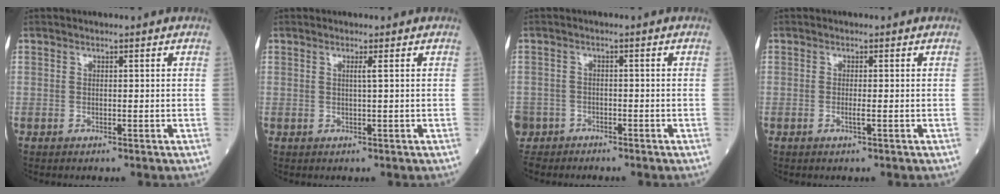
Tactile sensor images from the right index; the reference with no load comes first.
{"total": 0.9, "force": [0.3, -0.3, 0.8], "torque": [-0.020, -0.002, 0.005]}
{"total": 6.3, "force": [-4.8, 4.1, 0.1], "torque": [-0.014, -0.001, -0.091]}
{"total": 1.1, "force": [-0.4, -0.1, 1.0], "torque": [-0.023, -0.003, -0.007]}